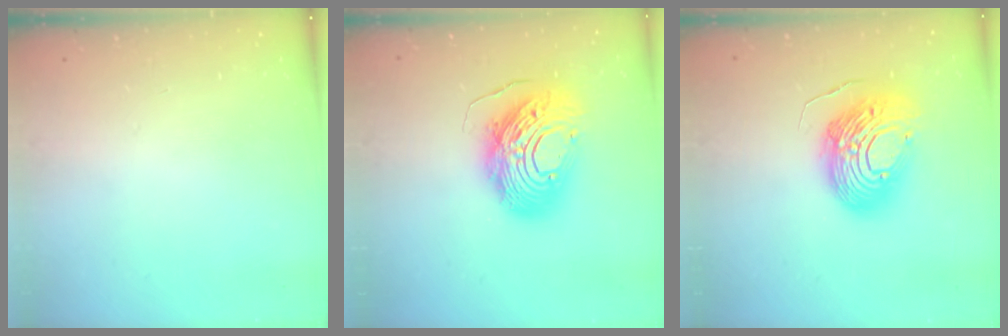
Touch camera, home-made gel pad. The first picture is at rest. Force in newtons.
{"total": 18.0, "press": 17.9, "slide": 1.9}
{"total": 17.4, "press": 17.3, "slide": 1.6}